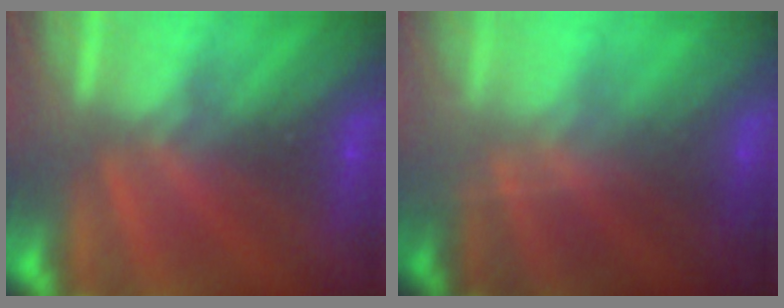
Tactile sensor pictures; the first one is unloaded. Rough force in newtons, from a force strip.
{"total": 1.7}